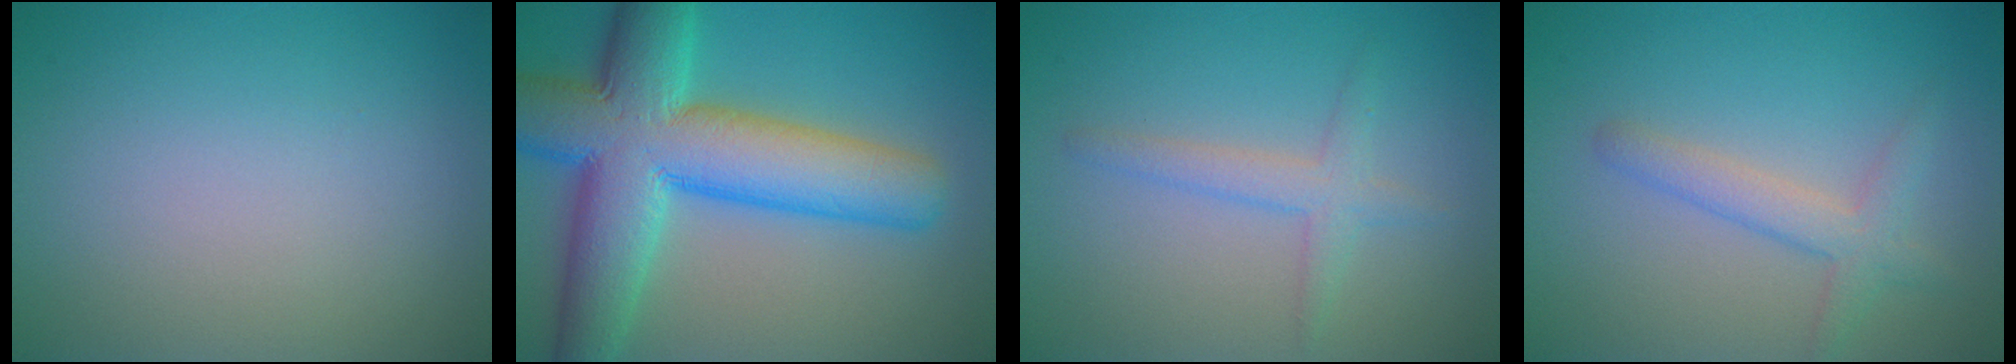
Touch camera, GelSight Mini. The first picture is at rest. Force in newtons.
{"total": 12.6, "press": 12.6, "slide": 0.4}
{"total": 2.2, "press": 2.2, "slide": 0.0}
{"total": 2.7, "press": 2.6, "slide": 0.1}